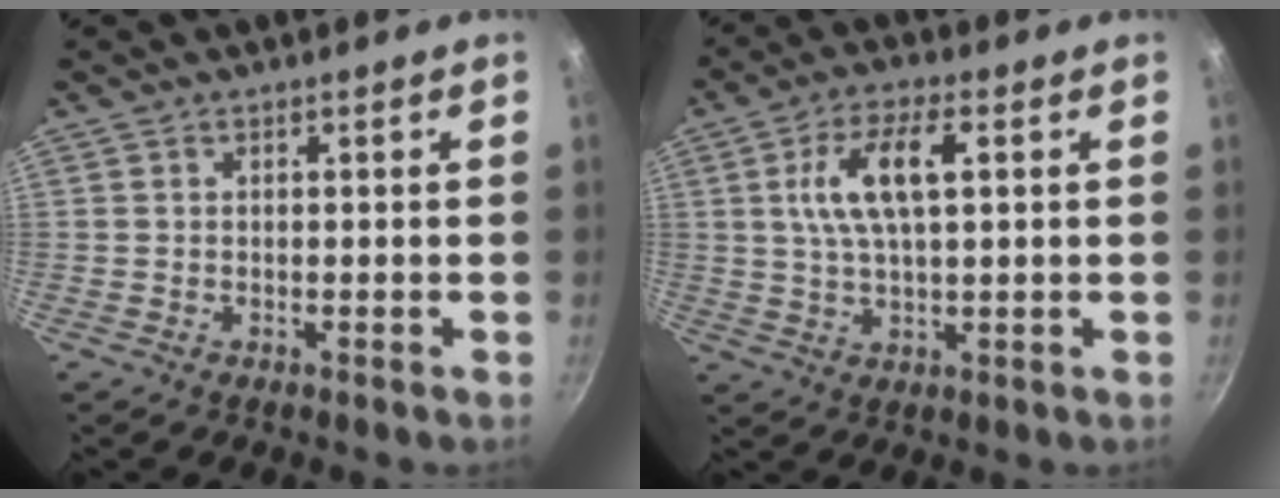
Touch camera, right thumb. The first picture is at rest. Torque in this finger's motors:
{"motor_torque": [-0.28, 0.51, 0.51, -0.18, 0.18]}